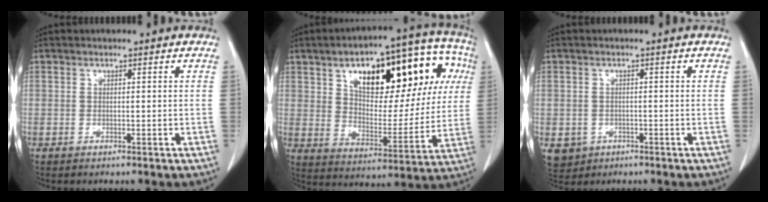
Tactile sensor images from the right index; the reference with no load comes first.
{"total": 24.6, "force": [9.0, 10.3, 20.4], "torque": [-0.287, 0.053, 0.138]}
{"total": 4.4, "force": [-1.8, 3.9, 1.0], "torque": [-0.015, 0.002, -0.021]}